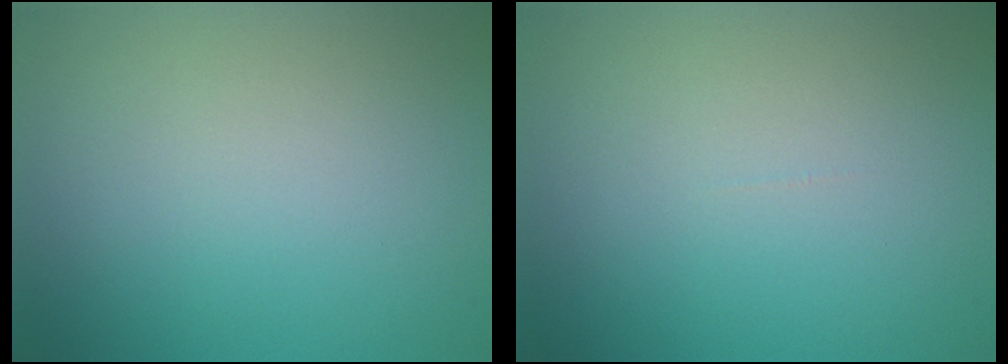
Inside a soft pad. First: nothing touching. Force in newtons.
{"total": 0.0}